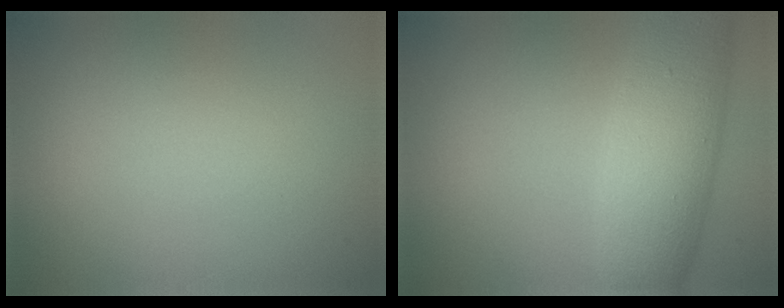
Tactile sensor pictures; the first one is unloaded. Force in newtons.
{"total": 7.4, "press": 7.4, "slide": 0.2}